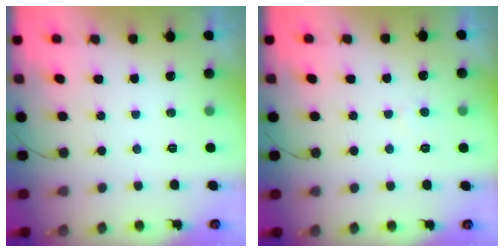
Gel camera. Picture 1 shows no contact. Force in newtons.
{"total": 2.1, "press": 2.1, "slide": 0.1}